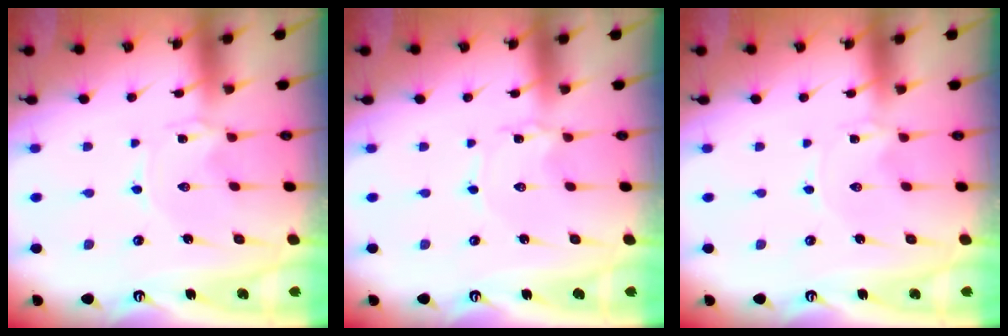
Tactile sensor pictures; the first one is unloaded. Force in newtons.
{"total": 0.9, "press": 0.9, "slide": 0.1}
{"total": 0.0}